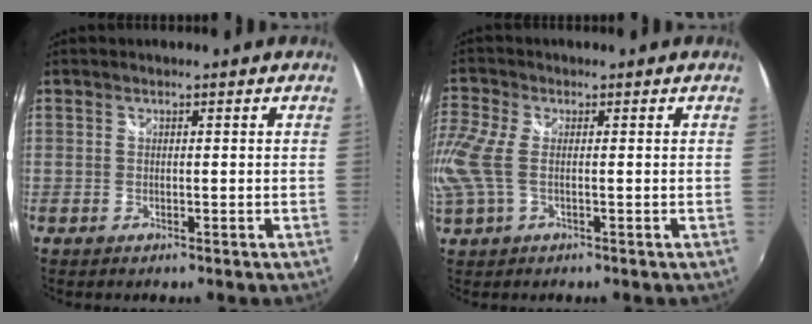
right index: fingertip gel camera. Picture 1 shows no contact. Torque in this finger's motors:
{"motor_torque": [1.35, -0.02, 0.57, 0.17]}